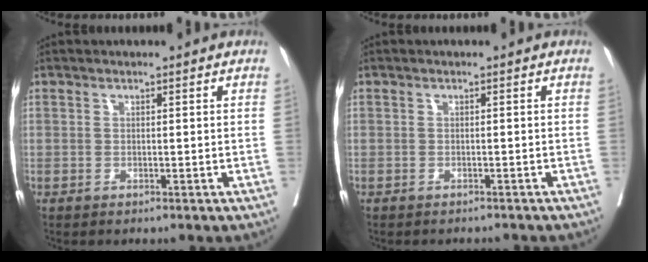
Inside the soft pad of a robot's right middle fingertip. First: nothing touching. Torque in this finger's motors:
{"motor_torque": [0.21, -0.25, -0.02, -0.01]}